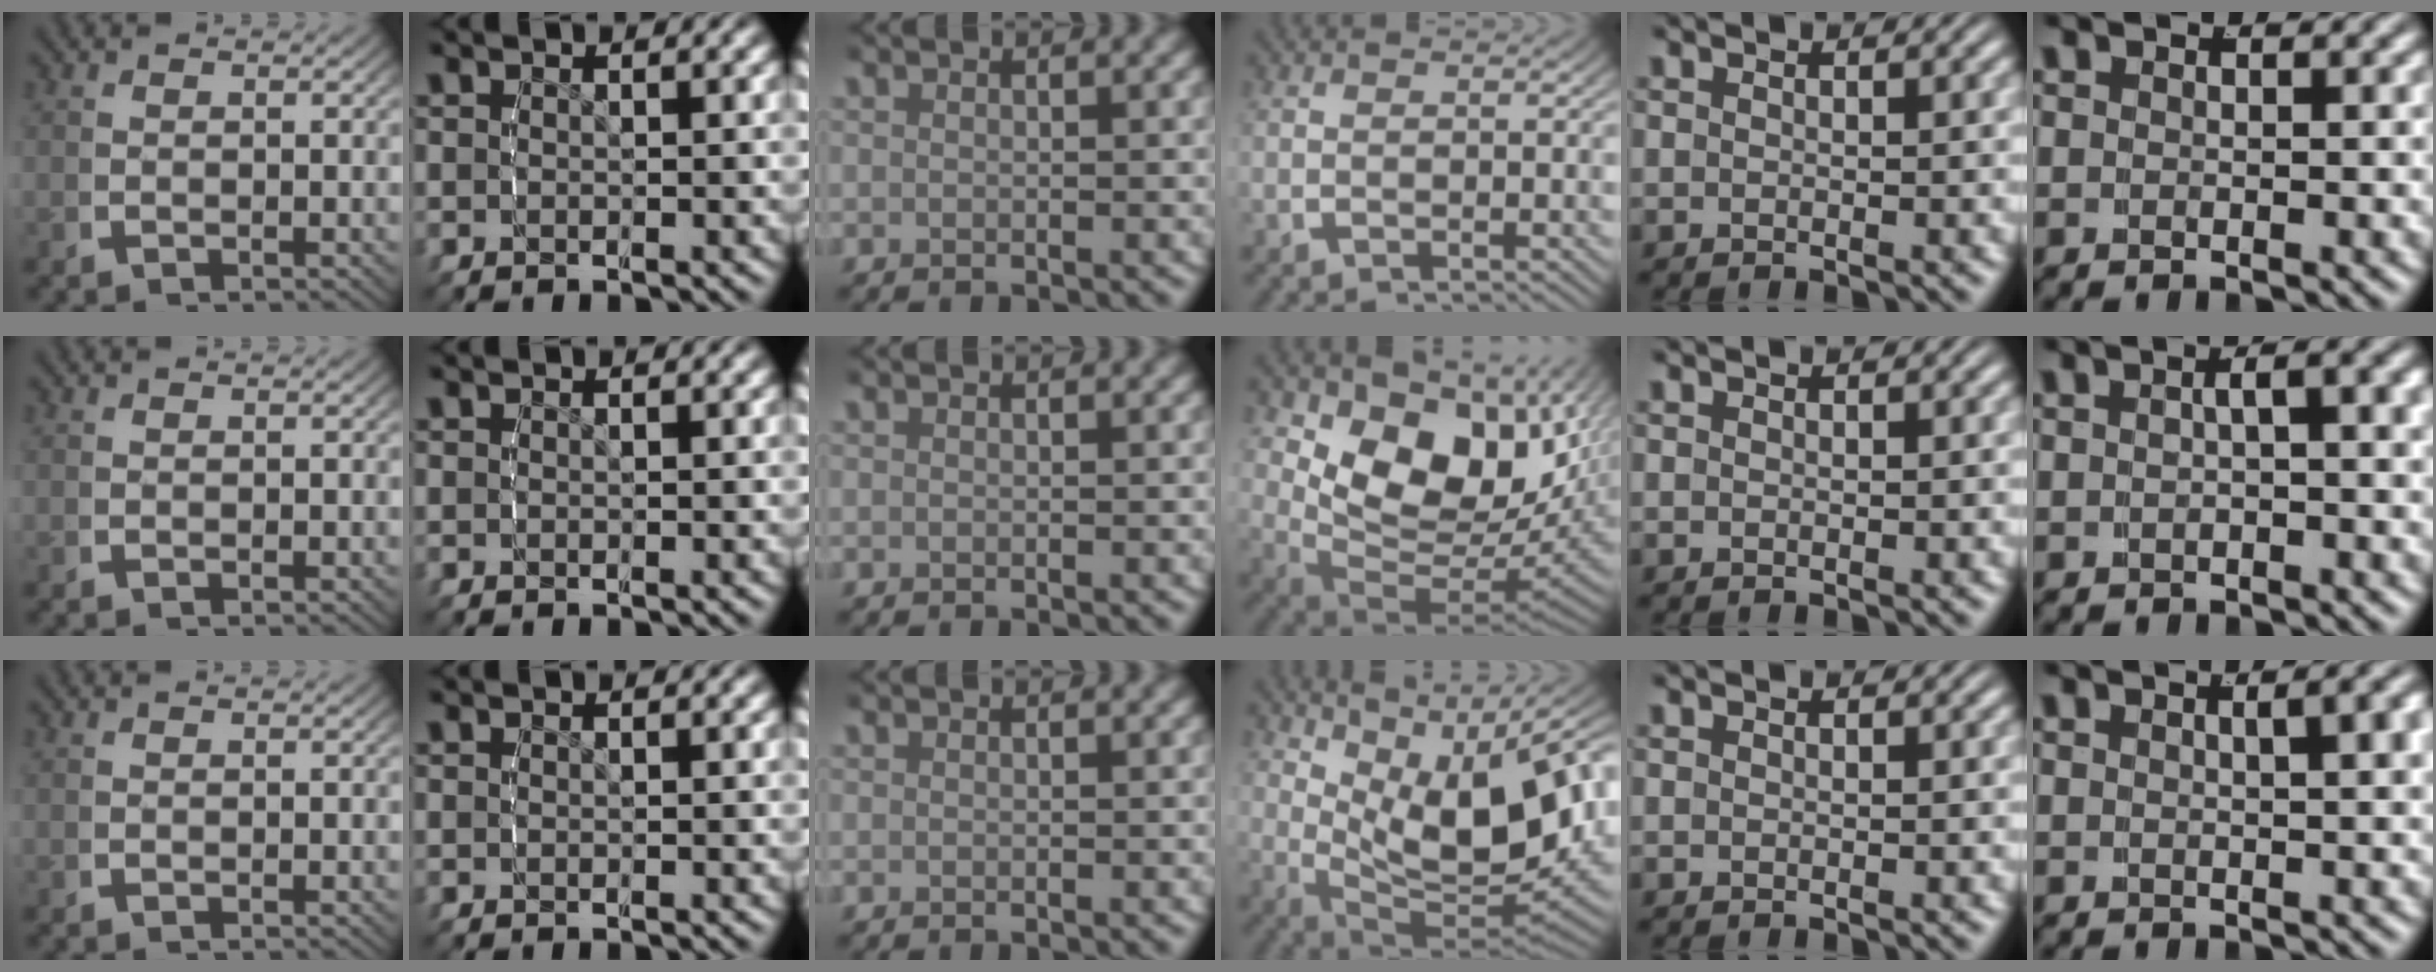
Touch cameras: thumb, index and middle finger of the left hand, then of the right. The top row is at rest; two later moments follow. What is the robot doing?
{"motion": "lift_and_place", "object": "lipstick"}